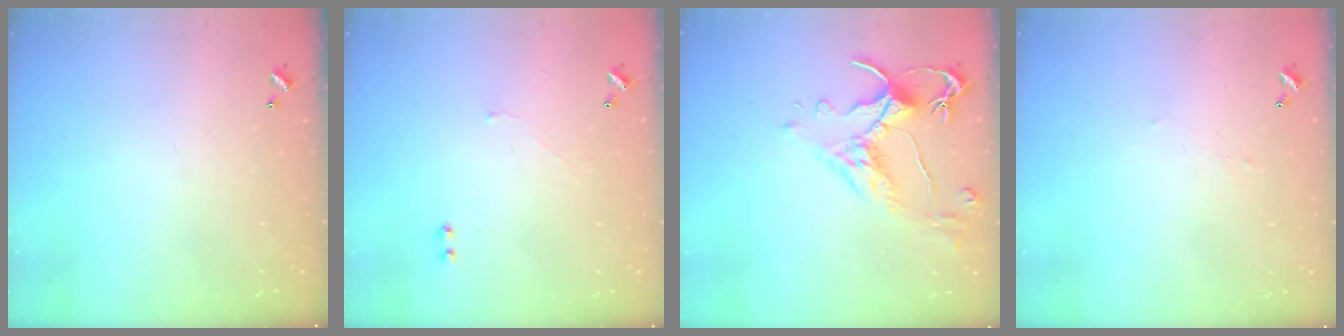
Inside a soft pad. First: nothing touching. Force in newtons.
{"total": 2.0, "press": 1.9, "slide": 0.7}
{"total": 2.6, "press": 2.2, "slide": 1.3}
{"total": 2.2, "press": 2.1, "slide": 0.4}